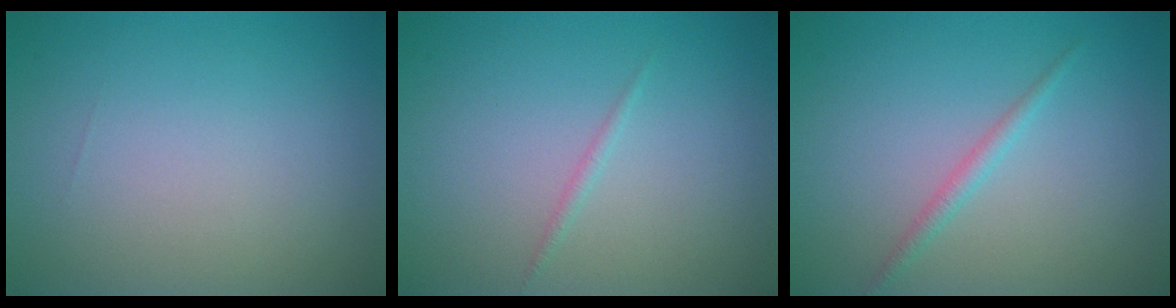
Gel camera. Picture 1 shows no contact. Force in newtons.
{"total": 0.6, "press": 0.6, "slide": 0.1}
{"total": 1.2, "press": 1.2, "slide": 0.0}